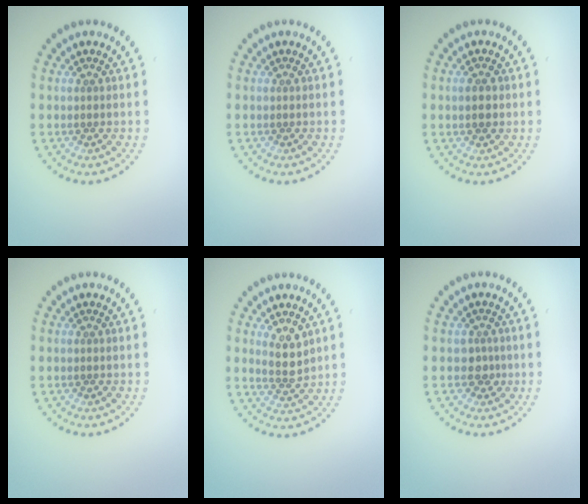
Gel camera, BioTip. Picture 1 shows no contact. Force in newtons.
{"total": 0.0}
{"total": 1.4, "press": 1.4, "slide": 0.0}
{"total": 0.0}
{"total": 2.4, "press": 2.2, "slide": 1.1}
{"total": 1.3, "press": 1.0, "slide": 0.8}